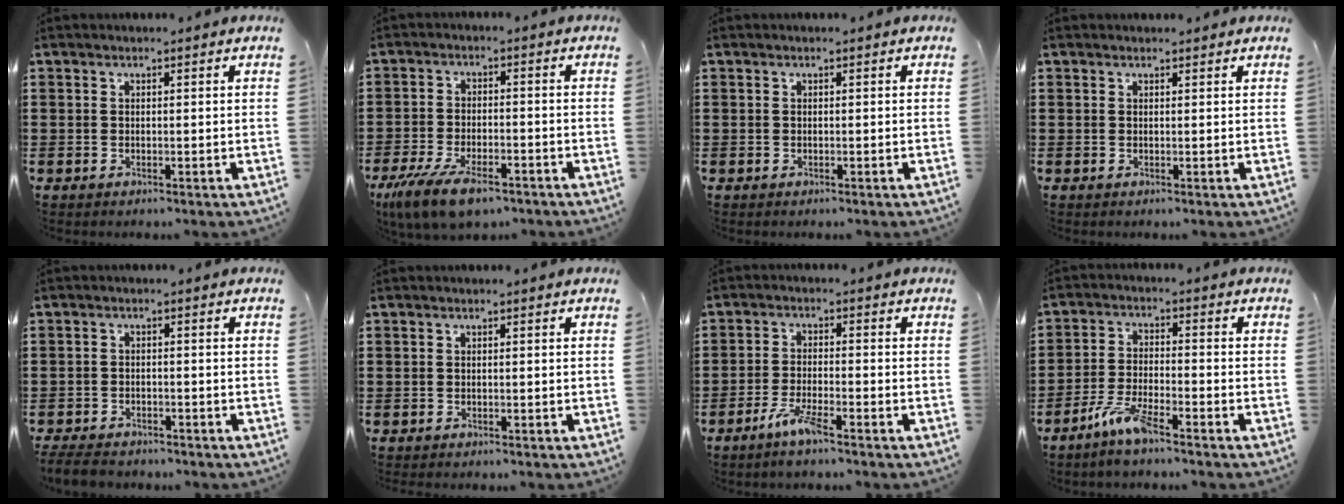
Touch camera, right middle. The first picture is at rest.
{"total": 8.0, "force": [-5.6, 2.8, 4.9], "torque": [-0.110, -0.002, -0.105]}
{"total": 0.0}
{"total": 0.6, "force": [0.5, 0.4, 0.0], "torque": [0.005, -0.002, 0.008]}
{"total": 3.3, "force": [-3.1, 0.8, 0.5], "torque": [-0.018, 0.000, -0.068]}
{"total": 0.5, "force": [-0.5, 0.1, 0.0], "torque": [0.000, 0.001, -0.011]}
{"total": 4.7, "force": [-3.3, 0.4, 3.4], "torque": [-0.074, -0.007, -0.061]}
{"total": 5.6, "force": [-4.1, 0.7, 3.7], "torque": [-0.086, -0.007, -0.081]}